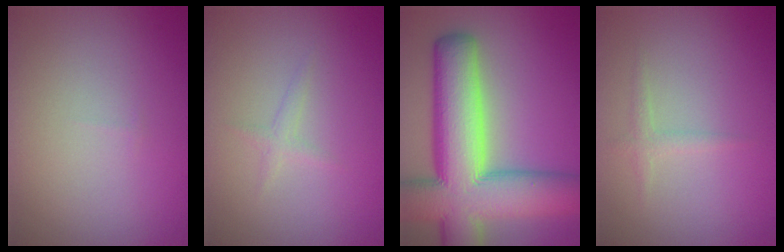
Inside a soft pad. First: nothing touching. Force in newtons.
{"total": 0.5, "press": 0.5, "slide": 0.0}
{"total": 14.6, "press": 14.6, "slide": 0.7}
{"total": 1.1, "press": 1.1, "slide": 0.0}